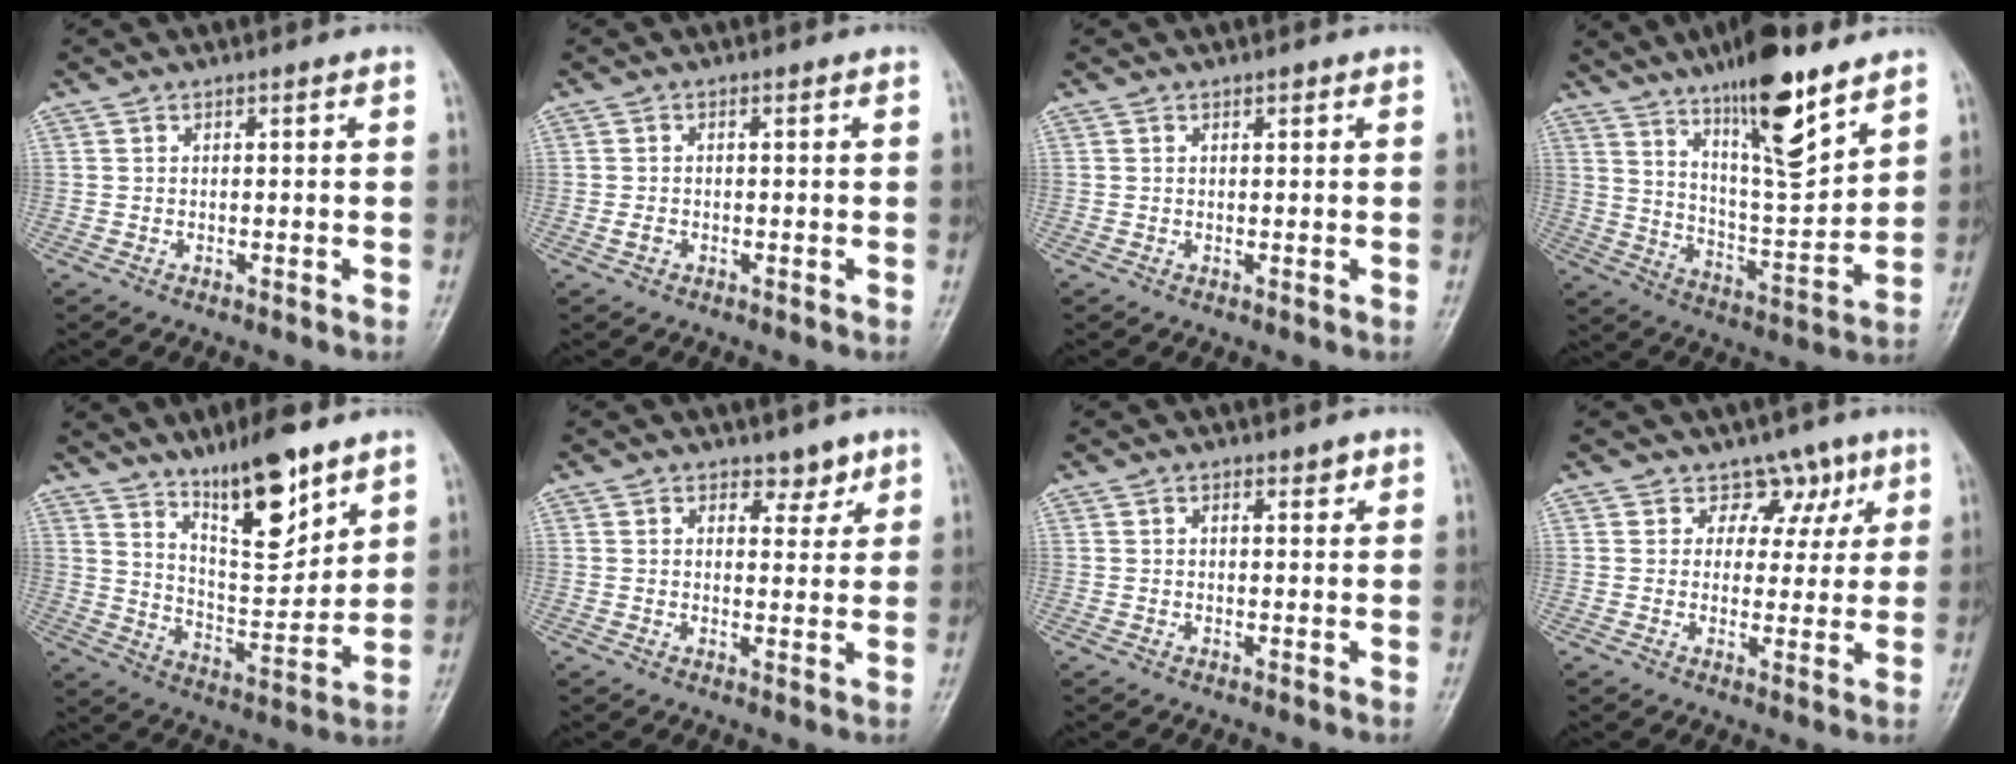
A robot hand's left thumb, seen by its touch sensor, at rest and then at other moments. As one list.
[{"total": 1.3, "force": [-0.4, 0.9, 0.8], "torque": [-0.016, 0.001, -0.009]}, {"total": 0.9, "force": [0.5, 0.4, 0.6], "torque": [-0.006, -0.001, 0.007]}, {"total": 17.6, "force": [11.7, 4.0, 12.5], "torque": [-0.185, -0.071, 0.205]}, {"total": 14.4, "force": [9.6, 4.3, 9.8], "torque": [-0.133, -0.069, 0.174]}, {"total": 3.6, "force": [2.5, 2.3, 1.4], "torque": [0.007, -0.015, 0.035]}, {"total": 2.0, "force": [1.0, 1.0, 1.4], "torque": [-0.010, -0.002, 0.013]}, {"total": 5.6, "force": [3.3, 4.4, 1.2], "torque": [0.028, -0.010, 0.044]}]